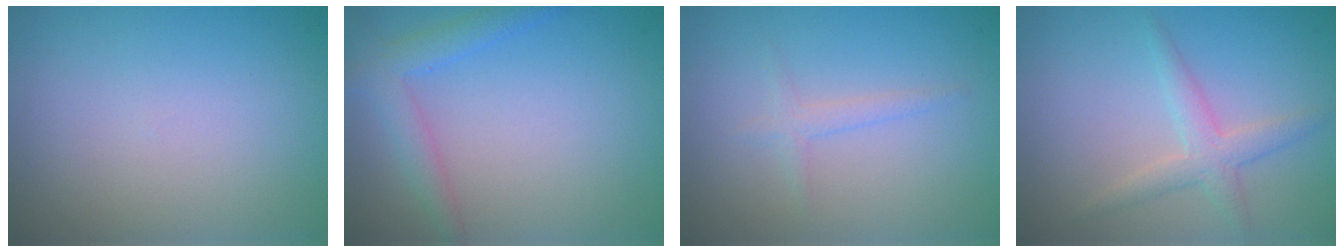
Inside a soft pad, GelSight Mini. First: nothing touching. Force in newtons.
{"total": 2.9, "press": 2.9, "slide": 0.1}
{"total": 1.2, "press": 1.2, "slide": 0.1}
{"total": 2.5, "press": 2.5, "slide": 0.0}